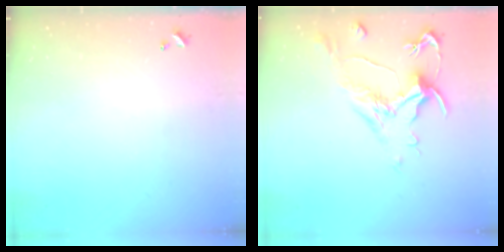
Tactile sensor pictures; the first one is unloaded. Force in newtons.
{"total": 1.6, "press": 0.7, "slide": 1.4}